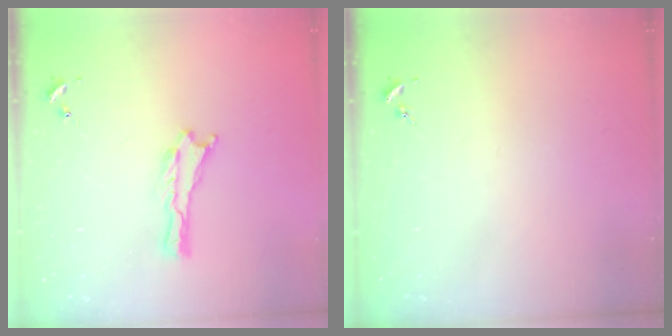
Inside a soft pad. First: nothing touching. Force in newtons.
{"total": 0.0}